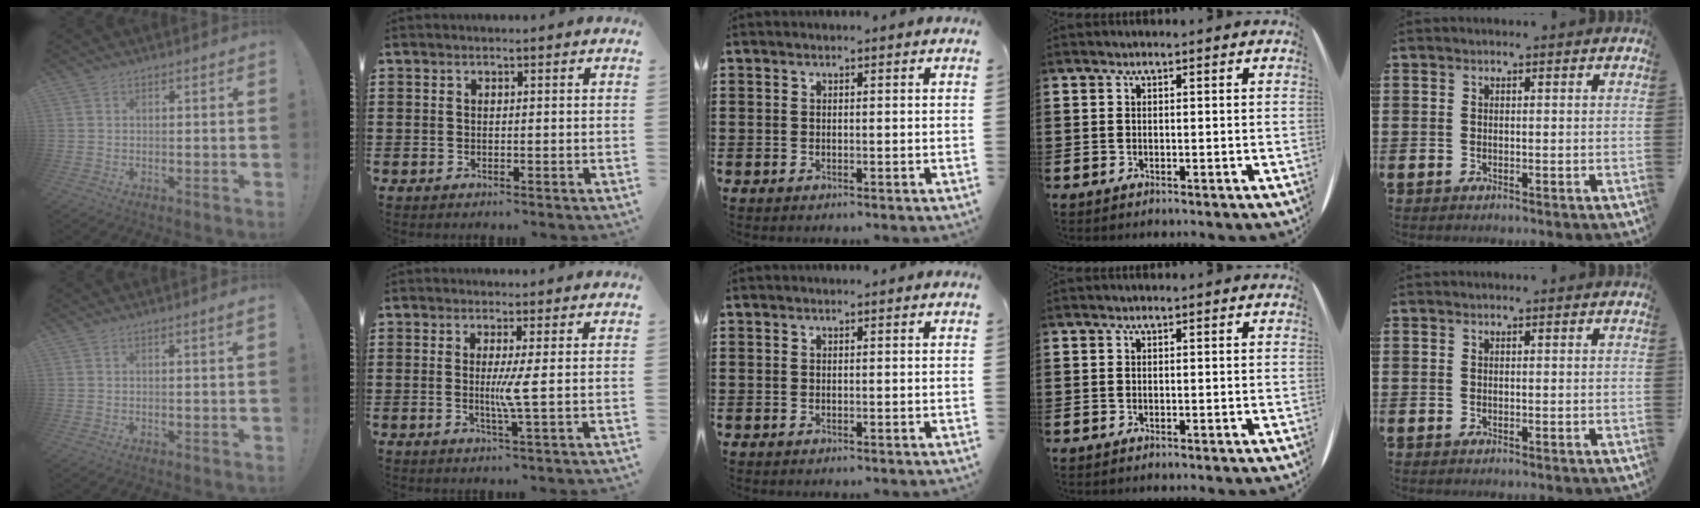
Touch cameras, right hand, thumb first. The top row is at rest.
{"thumb": {"total": 1.5, "force": [0.6, -0.2, 1.4], "torque": [-0.010, -0.007, 0.006]}, "index": {"total": 3.7, "force": [-0.1, -0.7, 3.7], "torque": [-0.066, -0.012, -0.005]}}